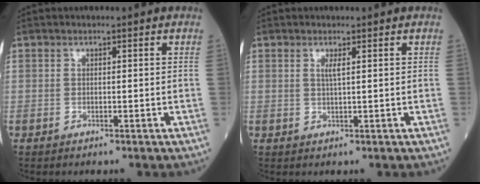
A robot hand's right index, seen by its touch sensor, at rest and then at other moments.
{"total": 1.1, "force": [0.4, -0.2, 1.0], "torque": [-0.024, -0.001, 0.008]}